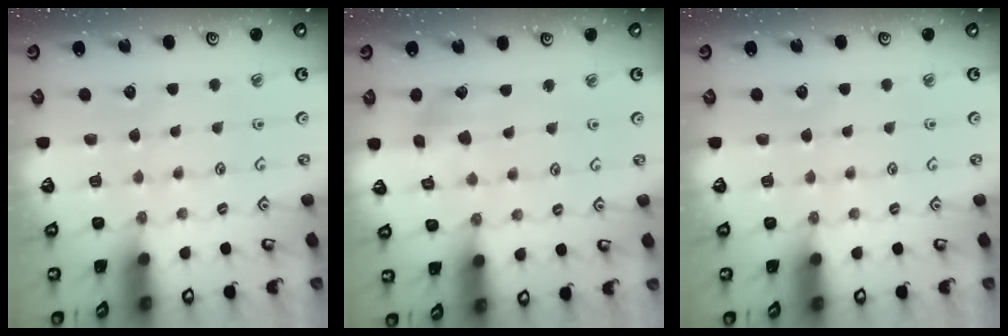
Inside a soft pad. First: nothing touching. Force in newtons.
{"total": 5.3, "press": 5.3, "slide": 0.6}
{"total": 0.0}